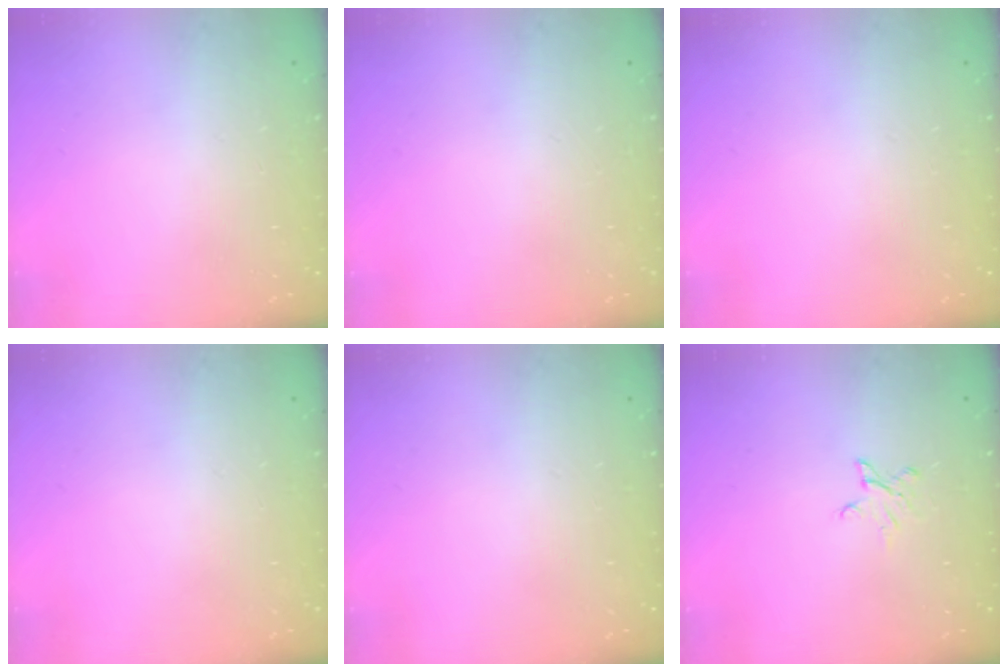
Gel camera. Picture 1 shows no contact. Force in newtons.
{"total": 0.0}
{"total": 0.0}
{"total": 0.0}
{"total": 0.0}
{"total": 3.4, "press": 3.4, "slide": 0.4}